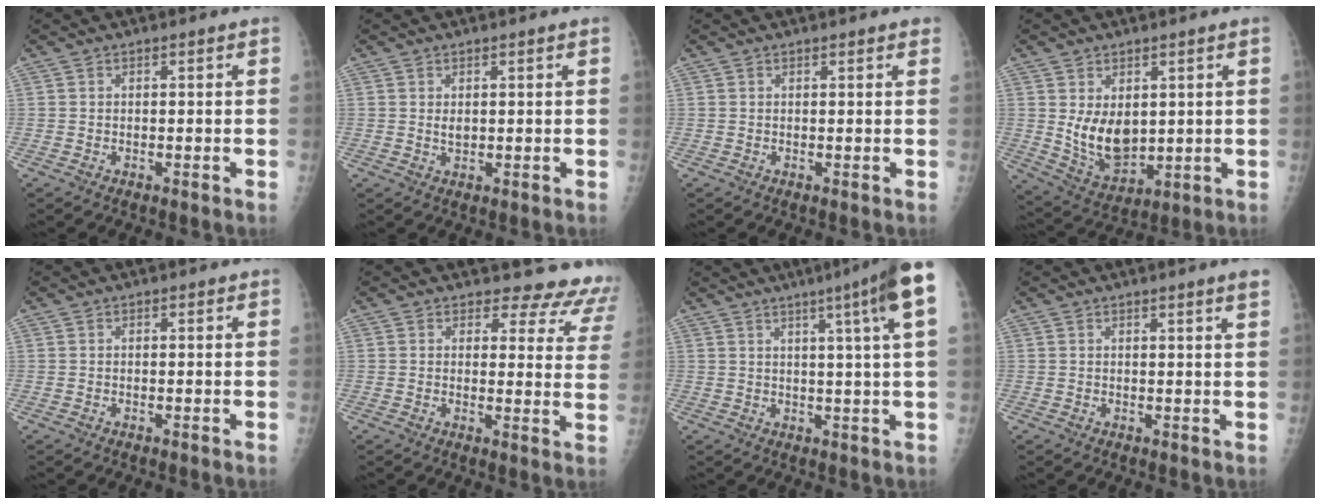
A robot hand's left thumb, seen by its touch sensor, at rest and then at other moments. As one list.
[{"total": 1.5, "force": [0.6, 0.5, 1.3], "torque": [-0.024, -0.005, 0.015]}, {"total": 1.4, "force": [1.1, 0.1, 0.9], "torque": [-0.008, 0.002, 0.013]}, {"total": 9.1, "force": [1.5, 5.7, 6.9], "torque": [-0.093, -0.026, 0.053]}, {"total": 0.0}, {"total": 11.7, "force": [11.0, 4.0, 0.5], "torque": [0.044, -0.093, 0.091]}, {"total": 11.5, "force": [4.9, -0.9, 10.4], "torque": [-0.143, -0.003, 0.059]}, {"total": 2.6, "force": [1.7, -0.6, 1.8], "torque": [-0.023, -0.009, 0.025]}]